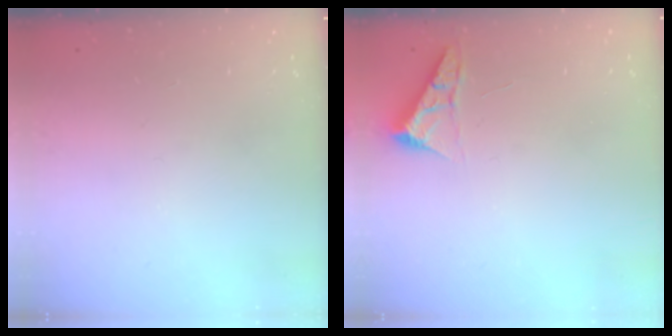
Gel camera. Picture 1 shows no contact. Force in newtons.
{"total": 4.0, "press": 4.0, "slide": 0.5}